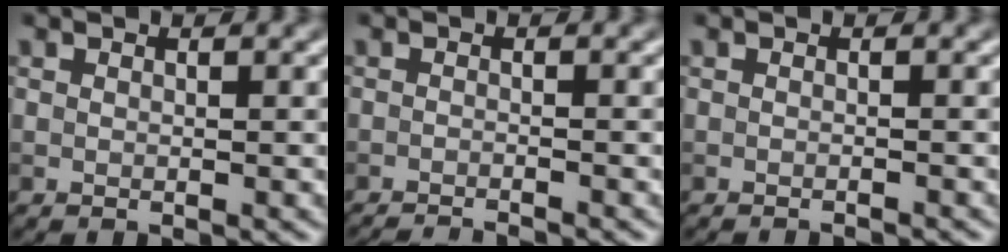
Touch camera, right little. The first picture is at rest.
{"total": 3.3, "force": [-3.0, 0.5, 1.1], "torque": [-0.011, -0.005, -0.047]}
{"total": 1.4, "force": [-1.3, 0.2, 0.5], "torque": [0.007, -0.001, -0.020]}